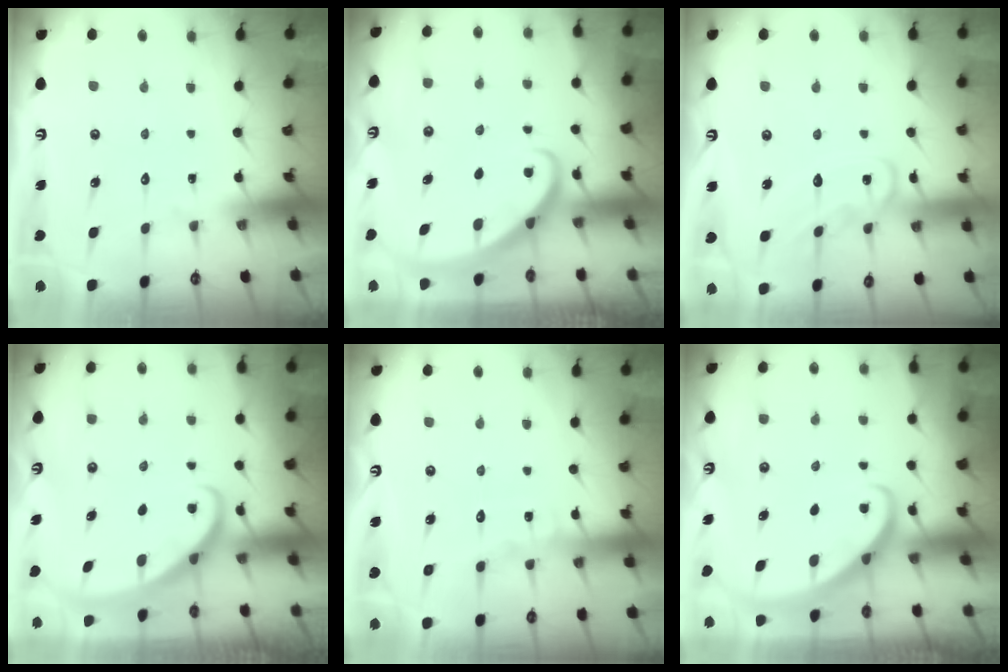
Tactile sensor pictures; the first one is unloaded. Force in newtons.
{"total": 2.9, "press": 2.9, "slide": 0.2}
{"total": 10.5, "press": 10.5, "slide": 0.5}
{"total": 2.6, "press": 2.6, "slide": 0.1}
{"total": 4.5, "press": 4.5, "slide": 0.3}
{"total": 2.7, "press": 2.7, "slide": 0.2}